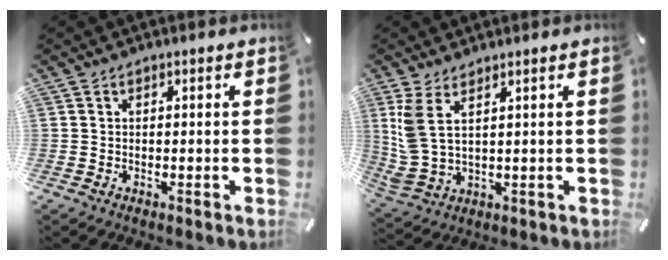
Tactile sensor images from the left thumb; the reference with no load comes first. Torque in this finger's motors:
{"motor_torque": [1.34, 1.49, 1.46, -0.35, 0.27]}